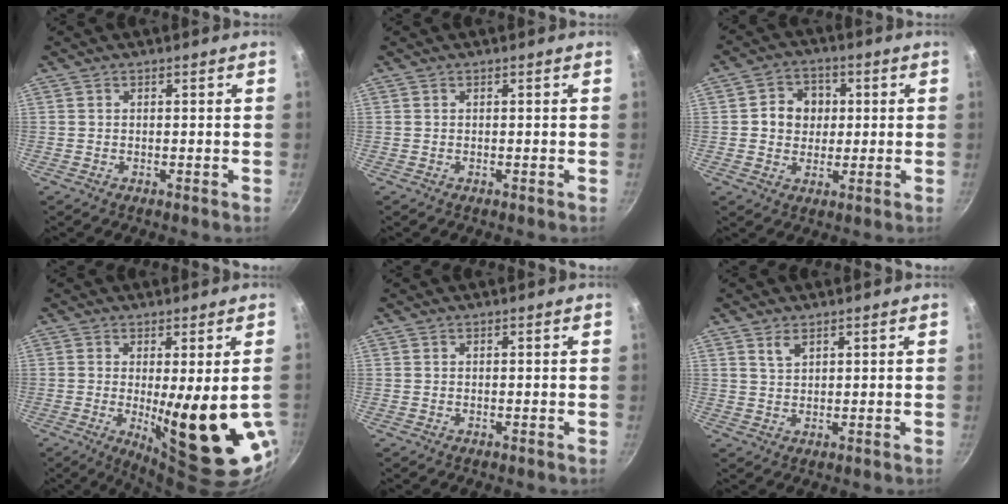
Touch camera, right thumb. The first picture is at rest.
{"total": 0.0}
{"total": 7.2, "force": [0.9, 6.4, 3.3], "torque": [-0.019, 0.003, 0.005]}
{"total": 15.5, "force": [-2.0, 3.4, 15.0], "torque": [-0.203, -0.033, -0.010]}
{"total": 0.0}
{"total": 2.5, "force": [1.5, 1.3, 1.5], "torque": [-0.025, -0.007, 0.030]}